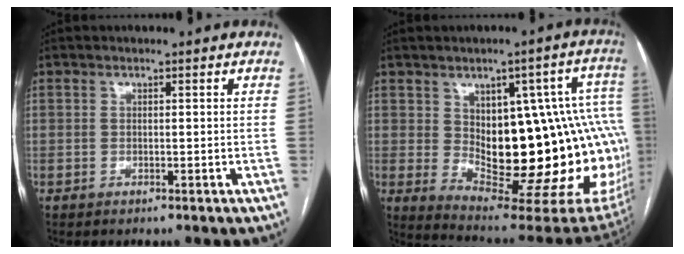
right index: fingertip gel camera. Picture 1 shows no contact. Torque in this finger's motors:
{"motor_torque": [1.97, -0.17, 0.84, 0.18]}